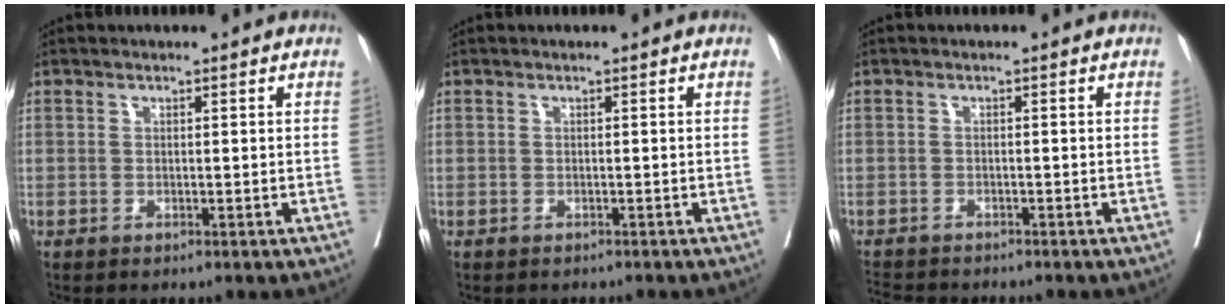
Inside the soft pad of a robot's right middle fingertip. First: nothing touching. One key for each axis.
{"total": 1.4, "fx": -1.2, "fy": 0.7, "fz": 0.0, "tx": -0.006, "ty": 0.002, "tz": -0.019}
{"total": 5.0, "fx": -4.7, "fy": 1.1, "fz": 1.4, "tx": -0.019, "ty": -0.010, "tz": -0.075}